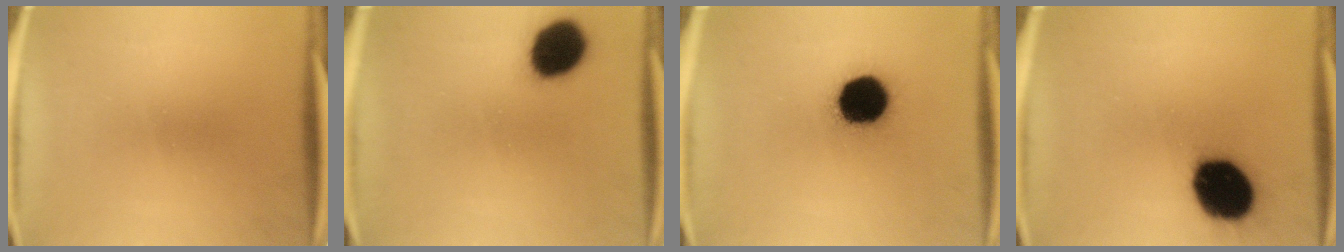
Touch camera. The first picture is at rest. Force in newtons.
{"total": 12.4}
{"total": 17.0}
{"total": 19.1}